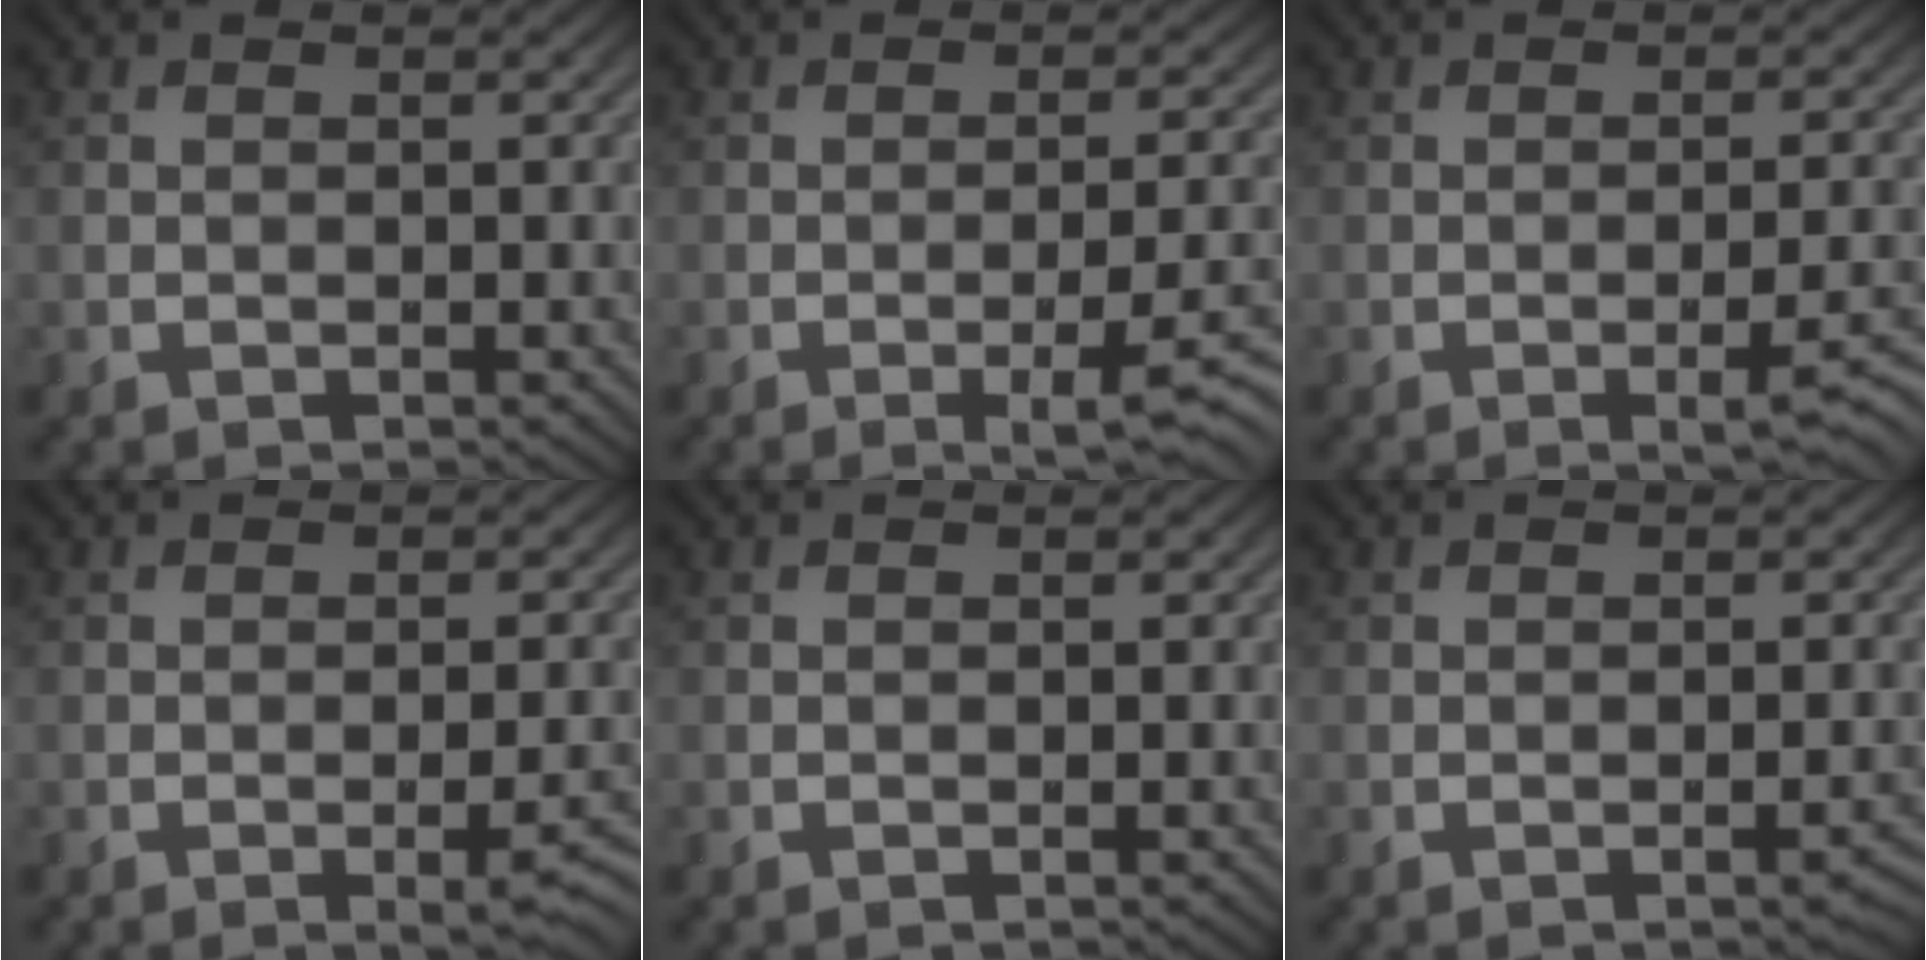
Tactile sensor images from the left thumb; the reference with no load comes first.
{"total": 5.3, "force": [-2.6, 0.9, 4.5], "torque": [-0.064, 0.001, -0.030]}
{"total": 3.9, "force": [-1.9, 0.7, 3.3], "torque": [-0.047, 0.003, -0.024]}
{"total": 3.8, "force": [-1.7, 1.0, 3.3], "torque": [-0.042, 0.001, -0.020]}
{"total": 0.0}
{"total": 1.0, "force": [-0.7, 0.1, 0.7], "torque": [-0.005, 0.002, -0.012]}